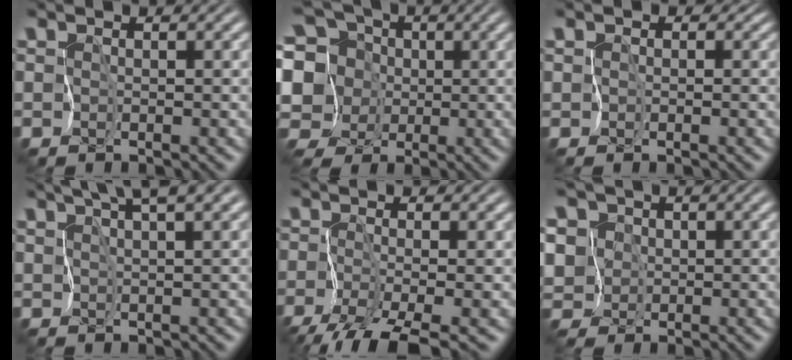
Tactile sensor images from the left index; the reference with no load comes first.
{"total": 11.4, "force": [-0.2, 10.4, 4.6], "torque": [-0.121, 0.036, -0.031]}
{"total": 1.3, "force": [0.0, 1.3, 0.2], "torque": [0.003, 0.007, 0.006]}
{"total": 4.3, "force": [3.2, 0.1, 2.9], "torque": [-0.051, 0.017, 0.059]}
{"total": 4.4, "force": [-3.1, 0.3, 3.0], "torque": [-0.046, -0.004, -0.062]}
{"total": 6.8, "force": [1.2, 6.1, 2.6], "torque": [-0.063, 0.018, -0.009]}